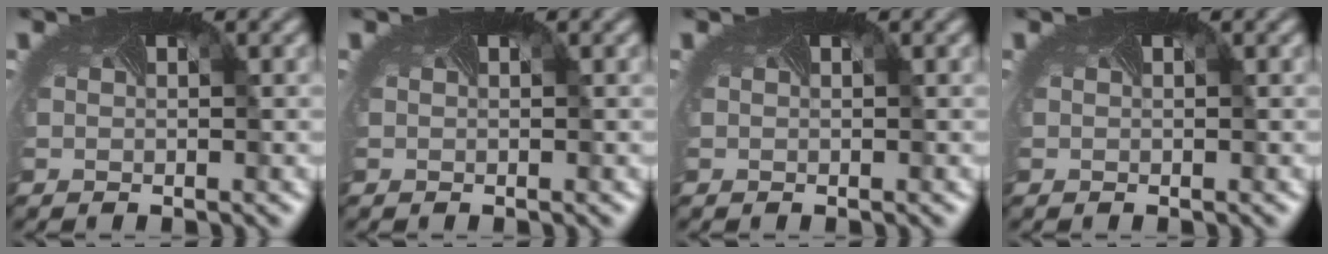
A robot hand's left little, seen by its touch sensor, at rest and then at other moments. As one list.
[{"total": 0.0}, {"total": 0.0}, {"total": 0.0}]